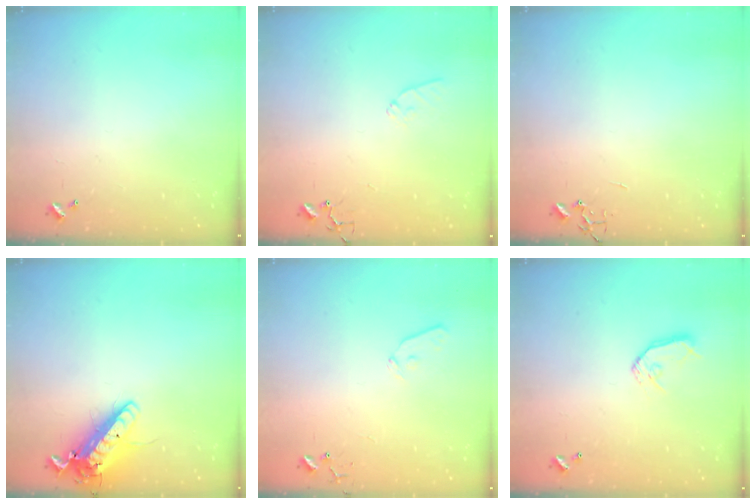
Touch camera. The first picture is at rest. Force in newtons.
{"total": 6.4, "press": 6.4, "slide": 0.6}
{"total": 0.0}
{"total": 15.3, "press": 15.1, "slide": 2.8}
{"total": 7.5, "press": 7.4, "slide": 0.9}
{"total": 8.8, "press": 8.8, "slide": 0.6}